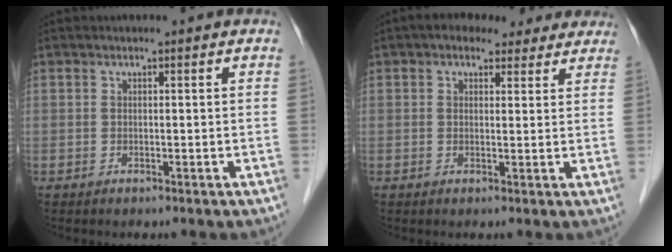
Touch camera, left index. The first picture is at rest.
{"total": 7.7, "force": [6.0, 3.9, 2.9], "torque": [-0.023, 0.024, 0.072]}